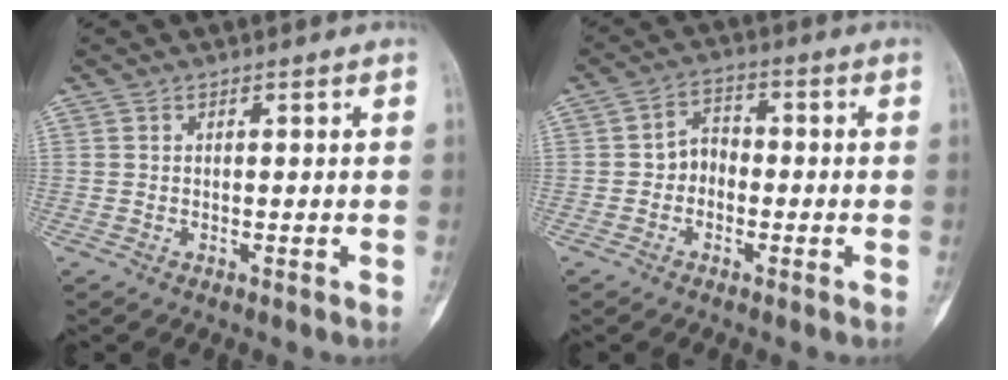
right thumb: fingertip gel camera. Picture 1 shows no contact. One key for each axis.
{"total": 4.6, "fx": -1.0, "fy": 3.8, "fz": 2.4, "tx": -0.017, "ty": 0.022, "tz": -0.030}